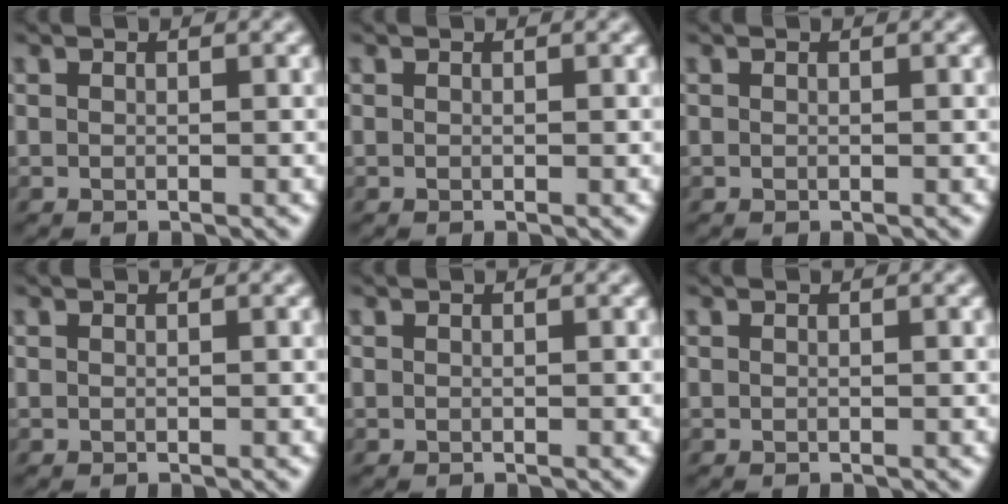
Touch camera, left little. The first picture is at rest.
{"total": 0.0}
{"total": 0.0}
{"total": 0.0}
{"total": 0.0}
{"total": 0.0}